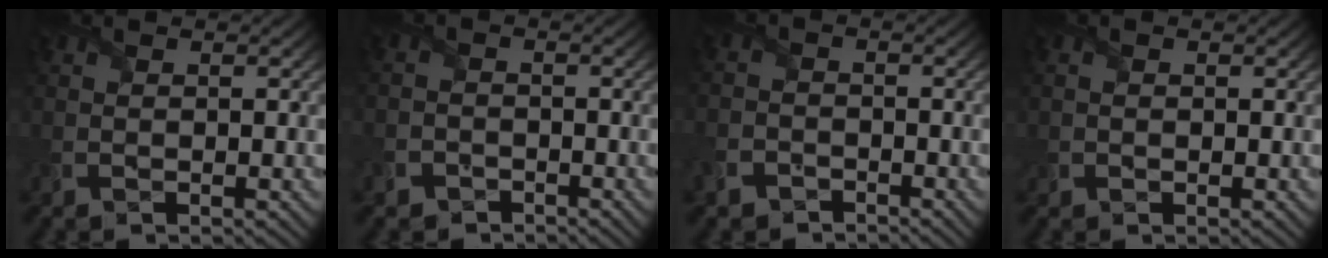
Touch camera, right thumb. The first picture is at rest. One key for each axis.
{"total": 2.5, "fx": -1.9, "fy": 1.6, "fz": 0.1, "tx": 0.003, "ty": 0.003, "tz": -0.047}
{"total": 3.5, "fx": -2.7, "fy": 2.0, "fz": 1.0, "tx": -0.026, "ty": -0.008, "tz": -0.058}
{"total": 0.6, "fx": -0.1, "fy": 0.6, "fz": 0.1, "tx": -0.006, "ty": -0.004, "tz": 0.001}